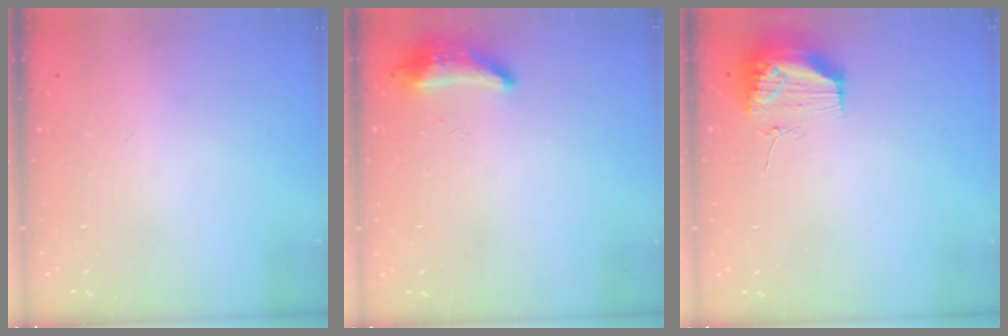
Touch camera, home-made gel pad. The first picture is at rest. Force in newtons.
{"total": 8.7, "press": 8.5, "slide": 2.0}
{"total": 13.8, "press": 11.9, "slide": 6.9}